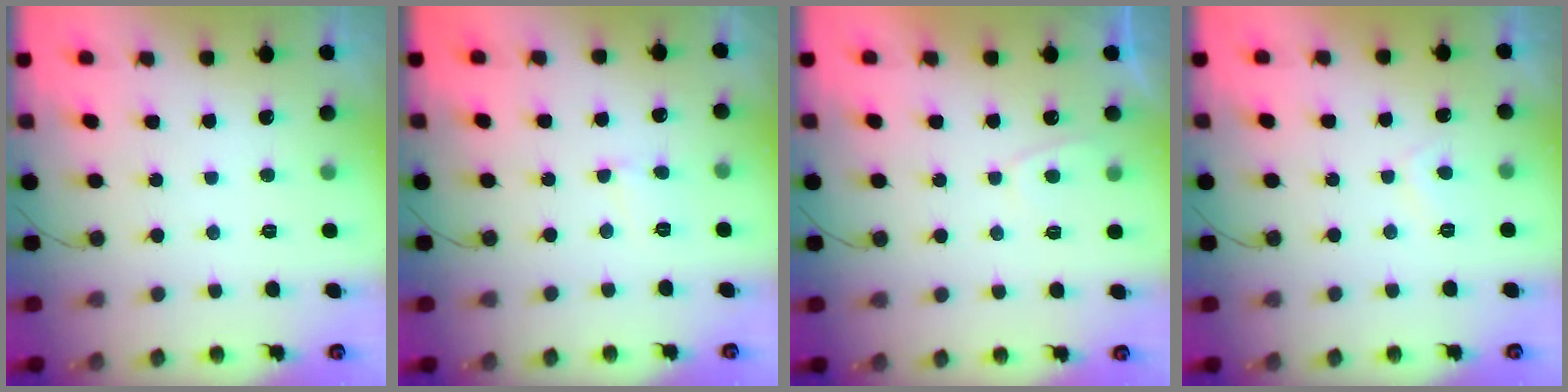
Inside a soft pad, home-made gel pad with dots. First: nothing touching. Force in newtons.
{"total": 2.5, "press": 2.5, "slide": 0.2}
{"total": 1.8, "press": 1.7, "slide": 0.6}
{"total": 2.2, "press": 2.1, "slide": 0.5}